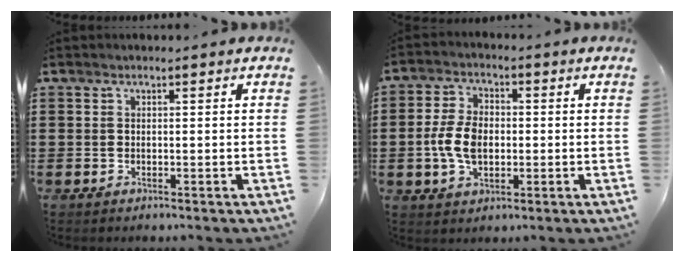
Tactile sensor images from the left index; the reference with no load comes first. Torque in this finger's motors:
{"motor_torque": [1.57, 0.57, 0.73, 0.11]}